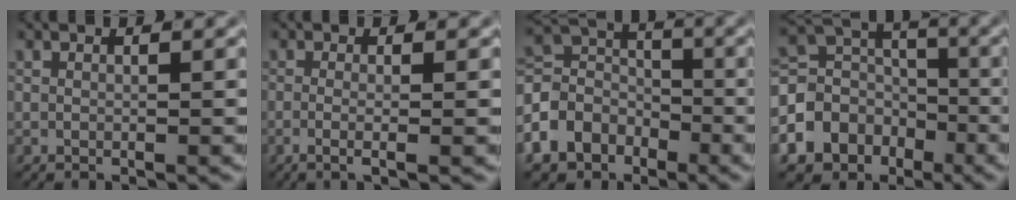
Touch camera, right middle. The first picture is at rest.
{"total": 2.3, "force": [-1.1, 0.2, 2.0], "torque": [-0.049, -0.013, -0.018]}
{"total": 9.8, "force": [-2.7, 8.0, 5.0], "torque": [-0.102, -0.031, -0.043]}
{"total": 14.6, "force": [-5.2, 11.8, 6.9], "torque": [-0.119, -0.044, -0.085]}